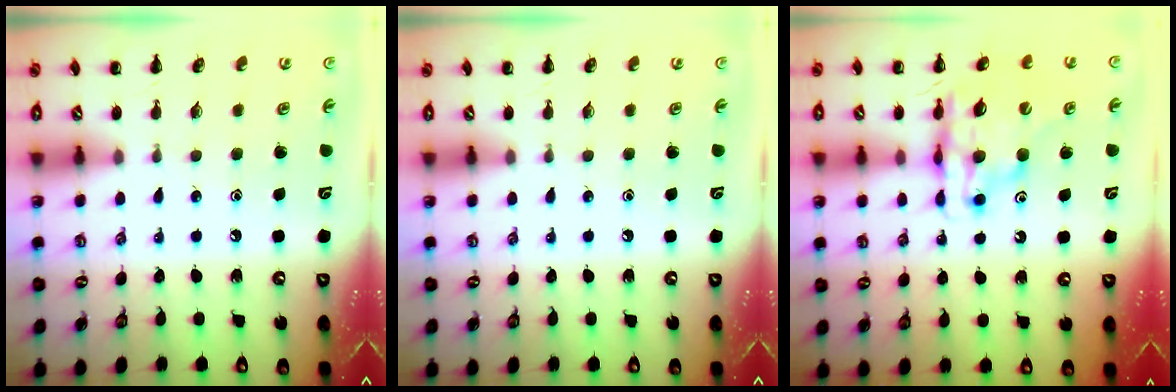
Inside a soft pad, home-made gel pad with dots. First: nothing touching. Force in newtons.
{"total": 0.0}
{"total": 13.2, "press": 12.6, "slide": 3.8}